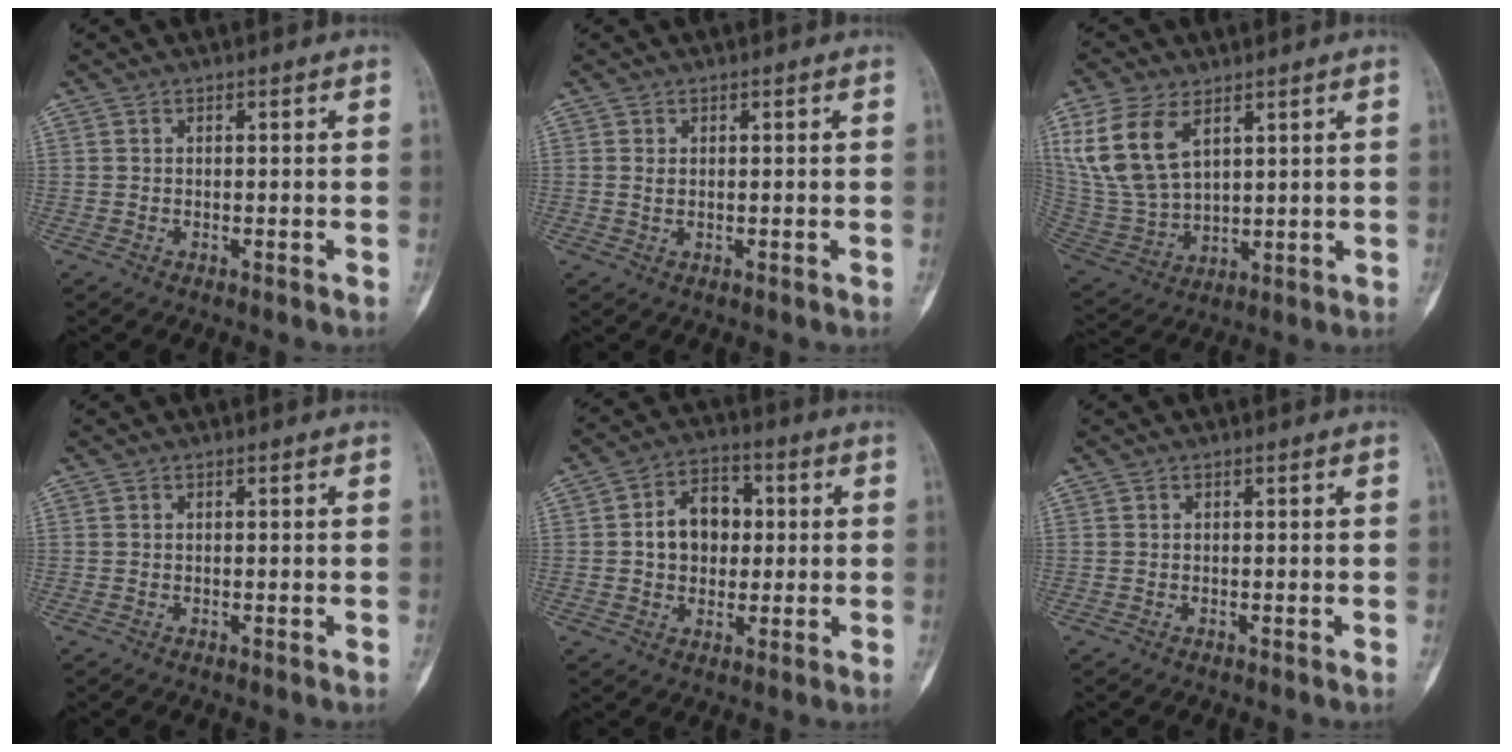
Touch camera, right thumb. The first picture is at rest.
{"total": 0.7, "force": [0.1, 0.3, 0.6], "torque": [-0.017, 0.001, 0.009]}
{"total": 14.3, "force": [6.4, 8.2, 9.8], "torque": [-0.198, -0.016, 0.146]}
{"total": 0.0}
{"total": 9.7, "force": [0.8, 7.3, 6.4], "torque": [-0.065, 0.017, 0.008]}
{"total": 0.0}